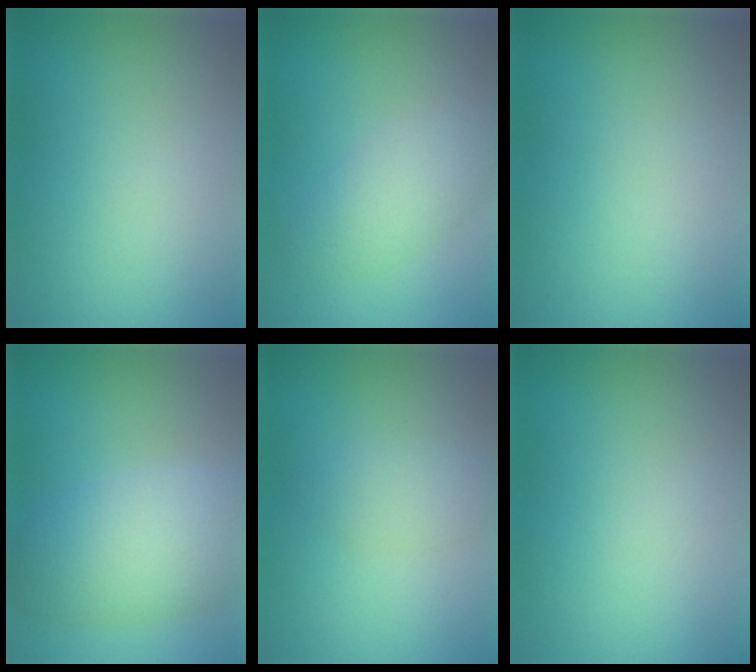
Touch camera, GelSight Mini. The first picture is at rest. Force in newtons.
{"total": 3.6, "press": 3.5, "slide": 0.2}
{"total": 0.0}
{"total": 7.0, "press": 7.0, "slide": 0.2}
{"total": 2.3, "press": 2.3, "slide": 0.1}
{"total": 0.0}